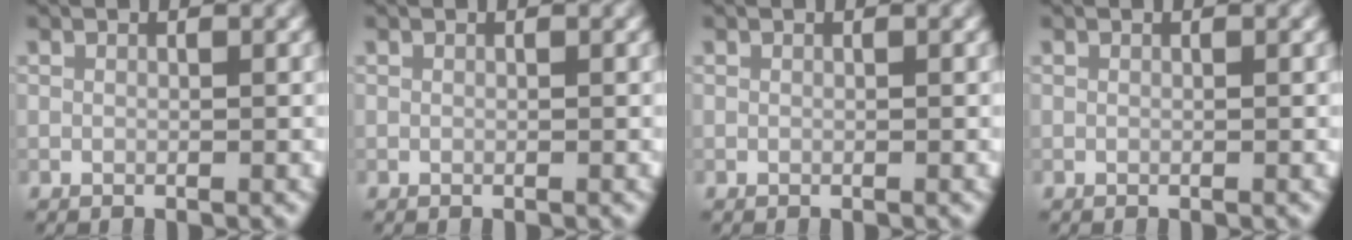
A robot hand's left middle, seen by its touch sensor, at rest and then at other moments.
{"total": 0.0}
{"total": 0.0}
{"total": 0.0}